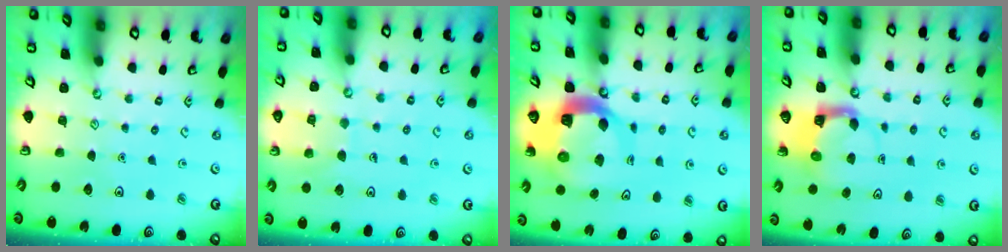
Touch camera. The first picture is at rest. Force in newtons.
{"total": 7.1, "press": 7.1, "slide": 0.5}
{"total": 10.2, "press": 10.1, "slide": 1.3}
{"total": 4.3, "press": 4.3, "slide": 0.2}